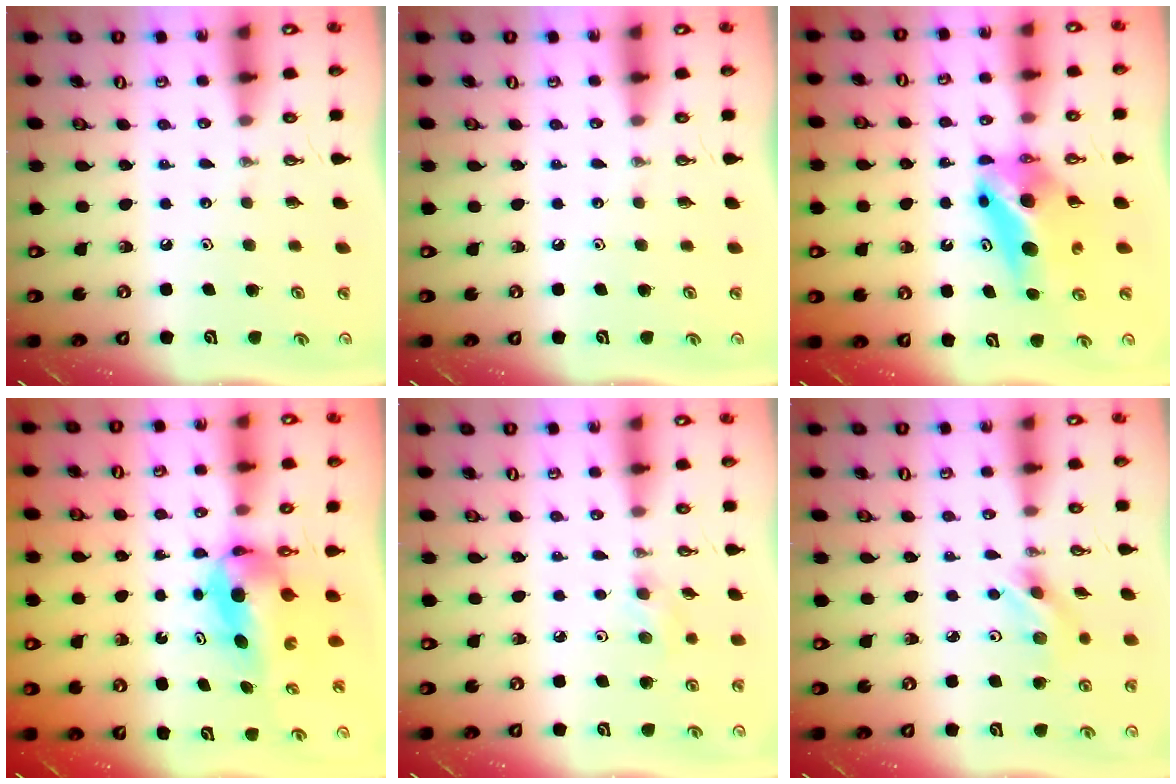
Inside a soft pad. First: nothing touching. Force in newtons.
{"total": 0.0}
{"total": 9.2, "press": 6.0, "slide": 6.9}
{"total": 5.9, "press": 5.5, "slide": 2.0}
{"total": 7.0, "press": 5.7, "slide": 4.2}
{"total": 4.1, "press": 4.1, "slide": 0.3}